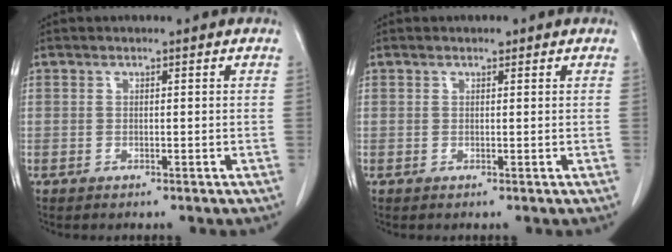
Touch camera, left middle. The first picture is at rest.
{"total": 0.7, "force": [0.5, 0.2, 0.3], "torque": [-0.009, 0.002, 0.008]}